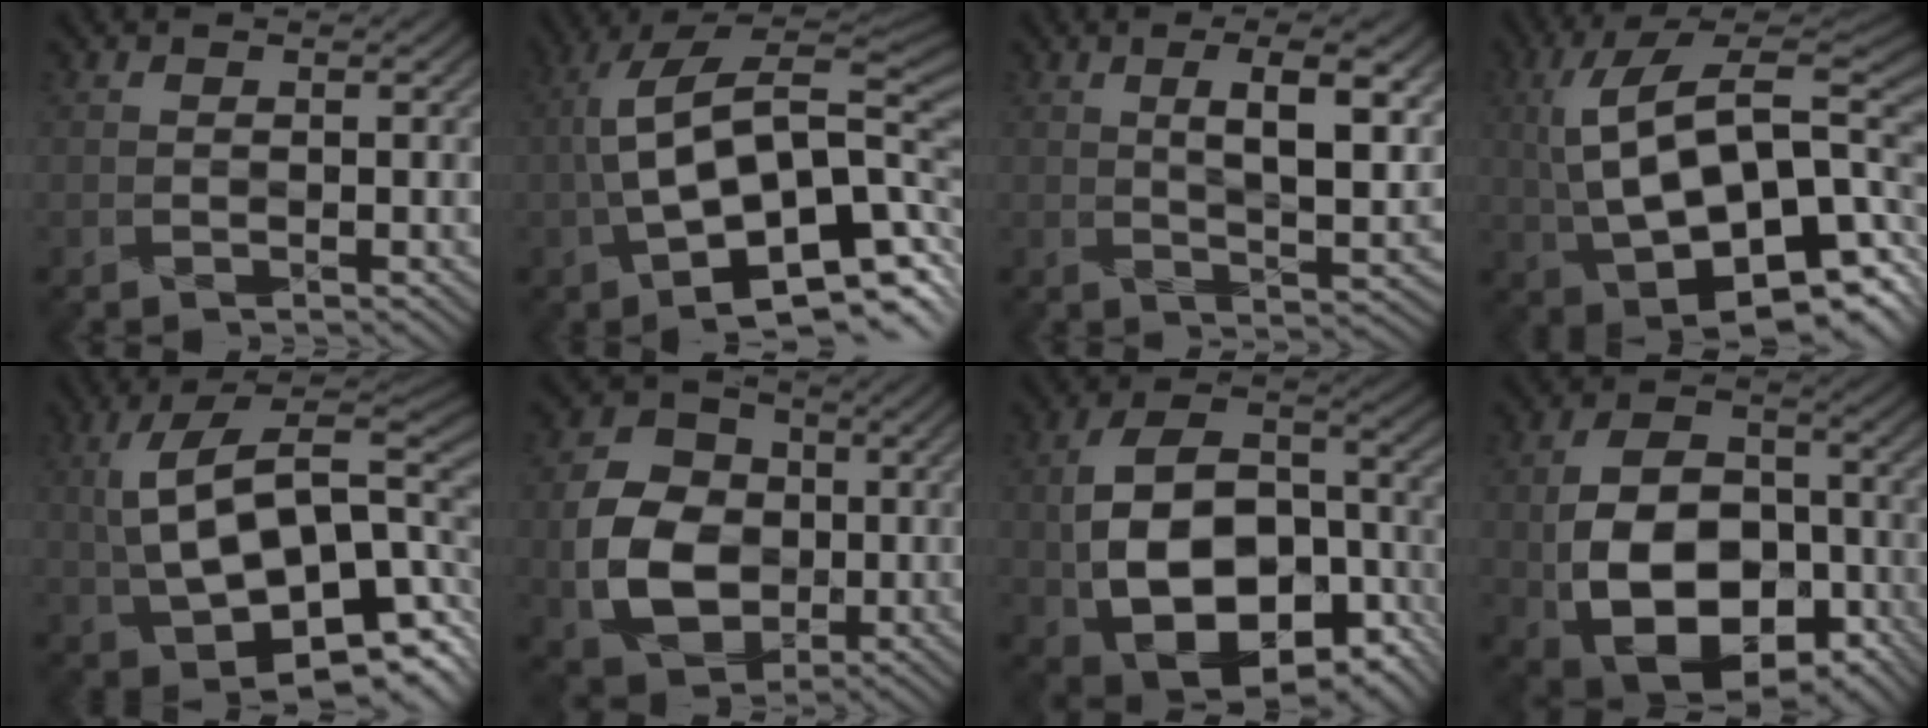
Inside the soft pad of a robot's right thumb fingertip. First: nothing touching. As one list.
[{"total": 16.4, "force": [-3.2, 7.1, 14.4], "torque": [-0.241, 0.002, -0.046]}, {"total": 7.5, "force": [2.9, 2.1, 6.6], "torque": [-0.105, 0.004, 0.046]}, {"total": 17.8, "force": [0.4, 8.5, 15.7], "torque": [-0.259, 0.009, 0.015]}, {"total": 16.1, "force": [0.5, 8.6, 13.7], "torque": [-0.224, -0.001, 0.024]}, {"total": 10.2, "force": [-1.1, 8.3, 5.9], "torque": [-0.138, 0.002, -0.025]}, {"total": 15.8, "force": [-4.6, 10.0, 11.3], "torque": [-0.197, -0.023, -0.071]}, {"total": 14.0, "force": [-4.2, 9.2, 9.7], "torque": [-0.181, -0.020, -0.078]}]